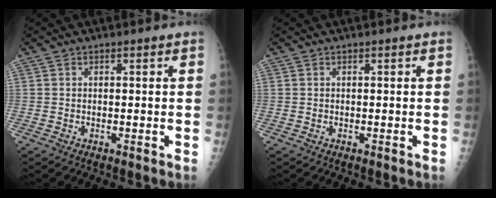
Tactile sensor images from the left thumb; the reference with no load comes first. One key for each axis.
{"total": 0.0}